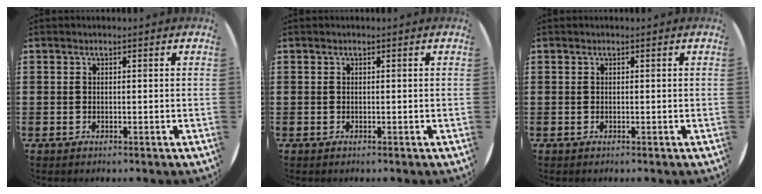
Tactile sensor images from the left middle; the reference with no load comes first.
{"total": 0.0}
{"total": 0.0}